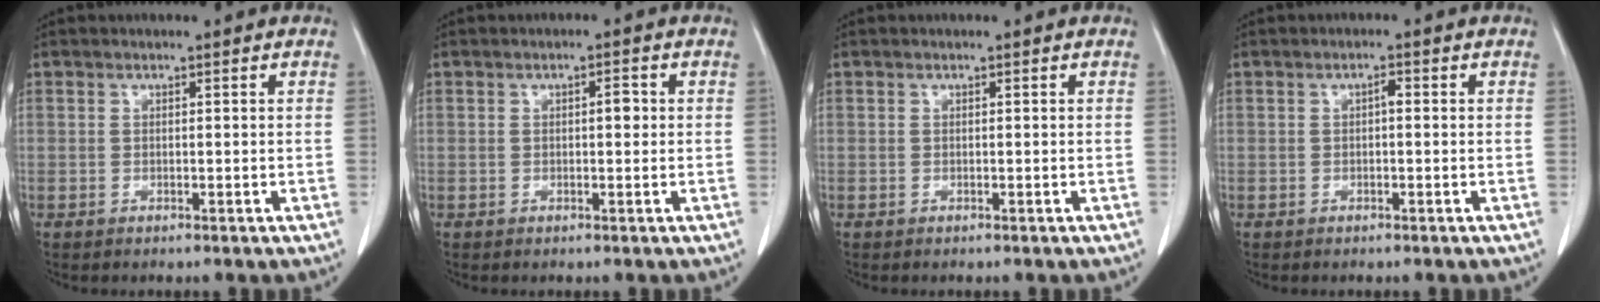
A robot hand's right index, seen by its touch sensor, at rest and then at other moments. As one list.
[{"total": 1.7, "force": [0.2, 0.6, 1.6], "torque": [-0.024, 0.004, 0.003]}, {"total": 0.0}, {"total": 1.1, "force": [0.0, 0.4, 1.0], "torque": [-0.016, 0.003, -0.001]}]